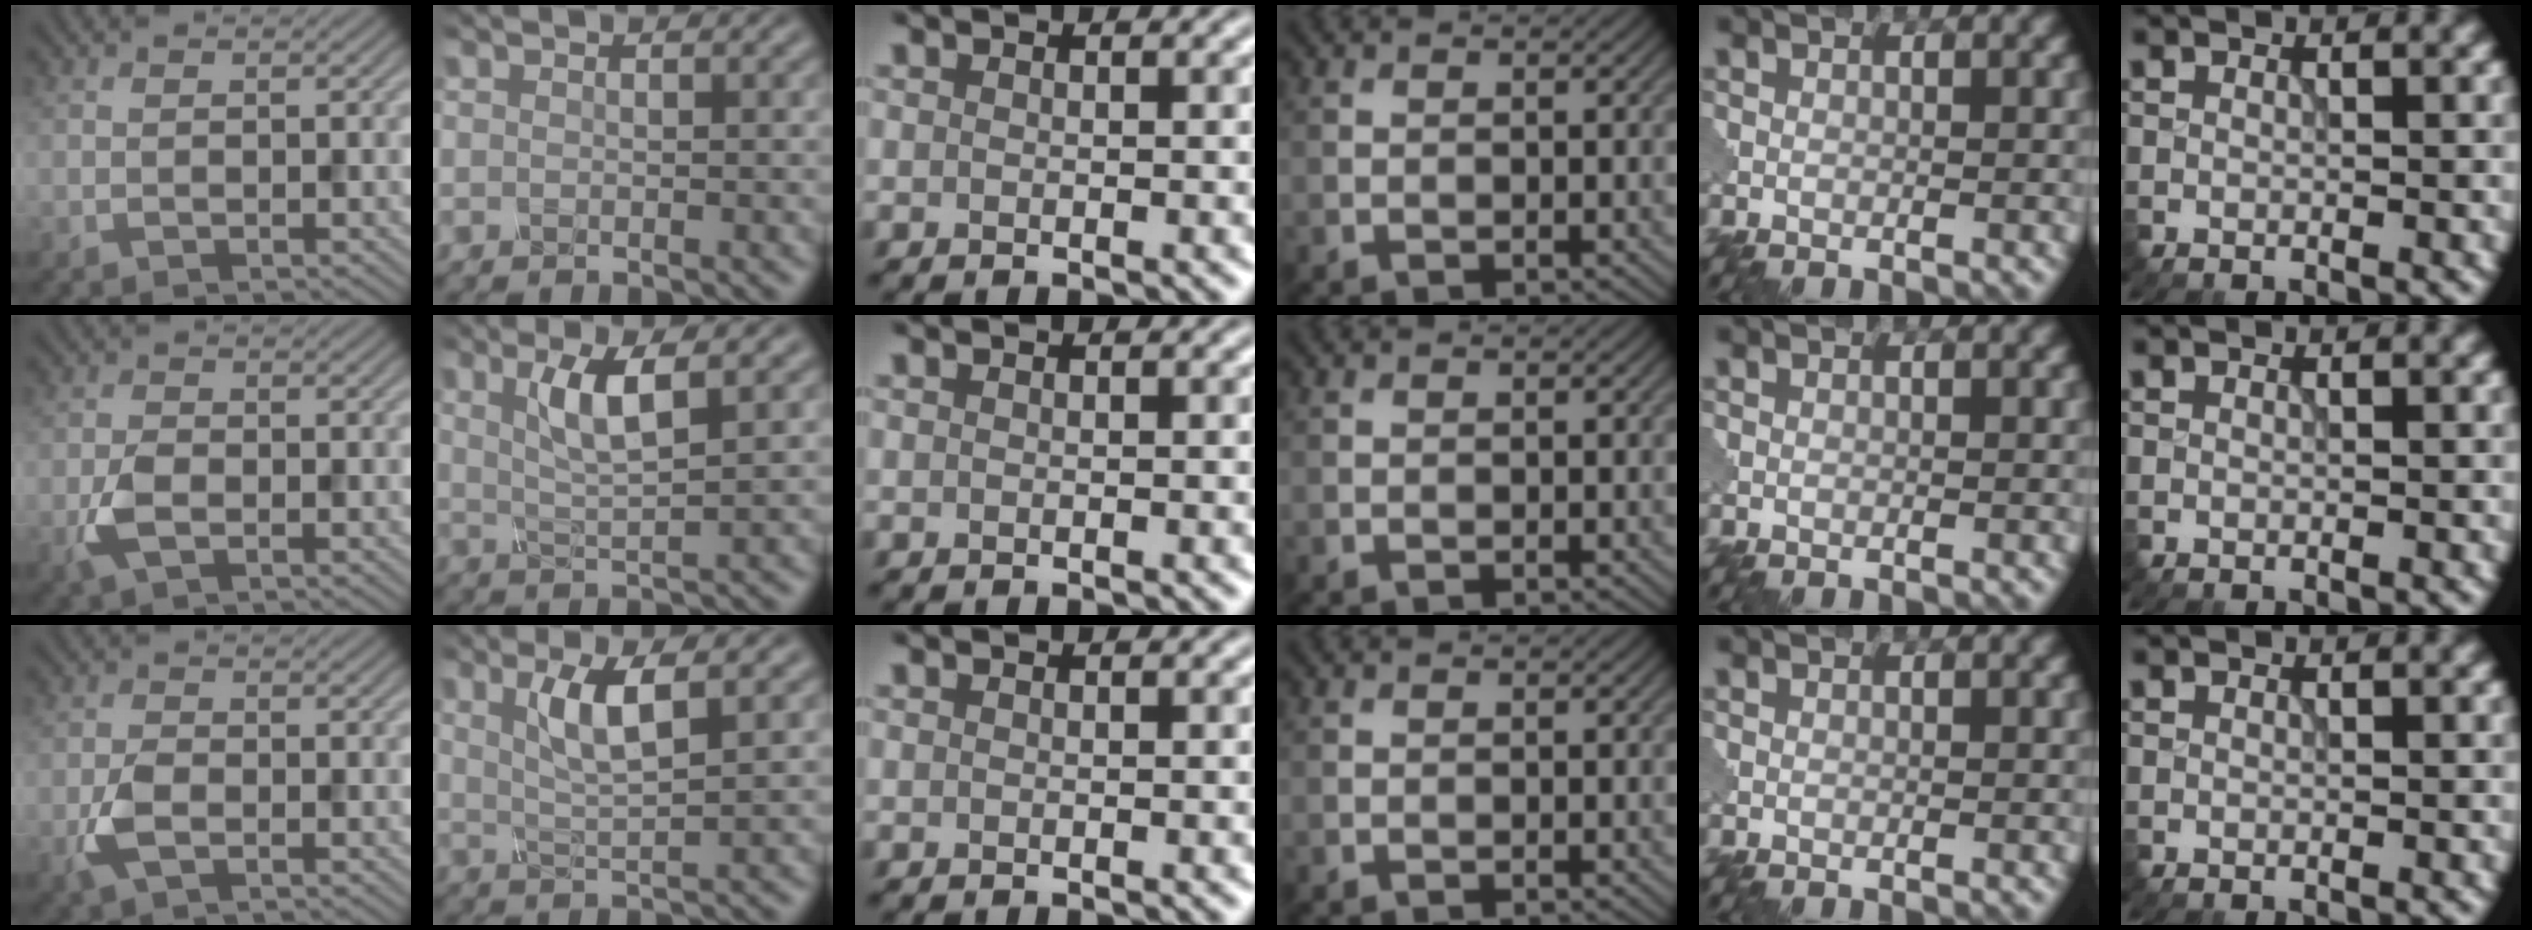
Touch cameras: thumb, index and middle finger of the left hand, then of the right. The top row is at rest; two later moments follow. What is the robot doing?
{"motion": "squeeze", "object": "clothespin"}